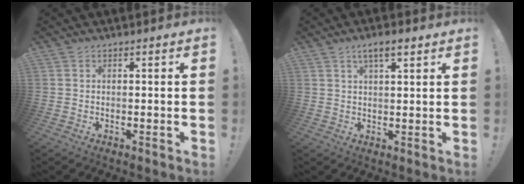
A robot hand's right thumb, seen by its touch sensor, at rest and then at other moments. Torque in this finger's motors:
{"motor_torque": [-0.02, 0.15, 0.62, 0.29, 0.01]}